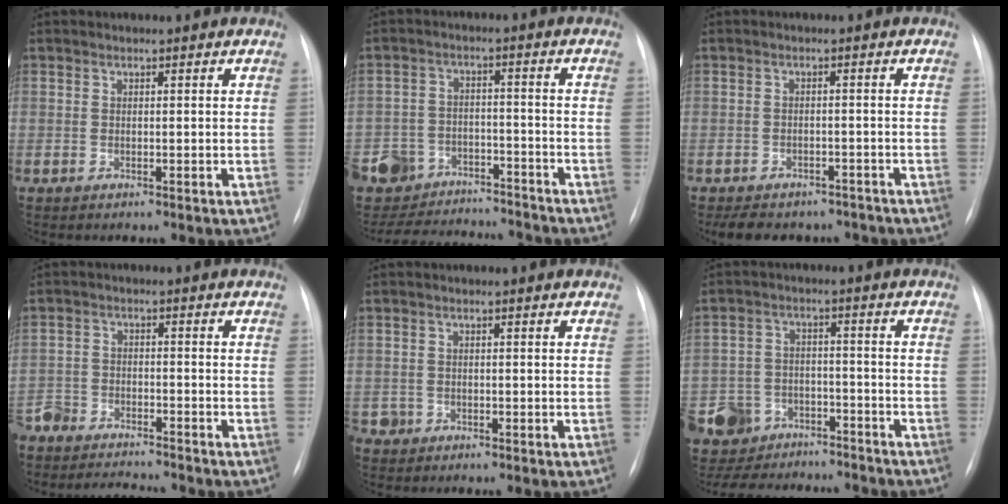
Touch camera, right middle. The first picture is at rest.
{"total": 17.6, "force": [-15.8, 6.9, 3.7], "torque": [-0.095, 0.023, -0.222]}
{"total": 10.6, "force": [-8.9, 5.0, 2.8], "torque": [-0.045, 0.007, -0.109]}
{"total": 12.4, "force": [-11.7, 2.2, 3.6], "torque": [-0.068, -0.001, -0.185]}
{"total": 1.3, "force": [-0.9, 1.0, -0.2], "torque": [0.001, 0.006, -0.017]}
{"total": 17.5, "force": [-14.1, 9.7, 4.0], "torque": [-0.108, 0.030, -0.195]}